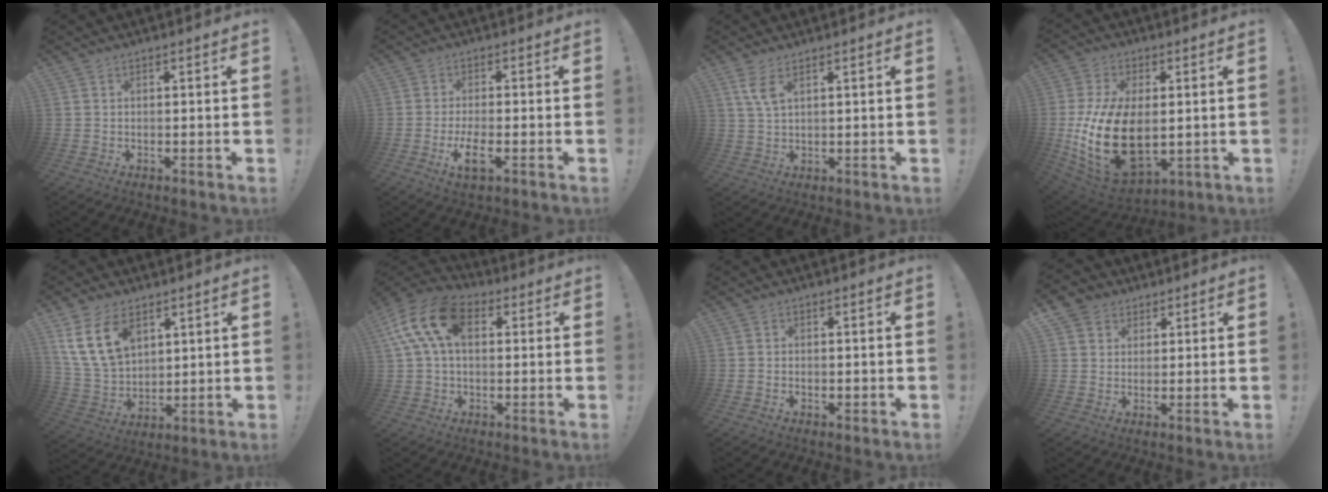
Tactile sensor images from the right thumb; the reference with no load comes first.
{"total": 6.1, "force": [-2.3, 1.9, 5.3], "torque": [-0.114, -0.004, -0.040]}
{"total": 5.0, "force": [2.6, 1.8, 4.0], "torque": [-0.074, -0.007, 0.046]}
{"total": 23.7, "force": [-2.0, 14.0, 19.0], "torque": [-0.375, -0.003, -0.018]}
{"total": 14.2, "force": [7.2, 9.0, 8.3], "torque": [-0.177, -0.027, 0.141]}
{"total": 16.3, "force": [4.4, 10.1, 12.0], "torque": [-0.238, 0.008, 0.081]}
{"total": 1.1, "force": [-0.5, 0.8, 0.6], "torque": [-0.013, 0.005, -0.006]}
{"total": 5.4, "force": [2.8, 4.5, 0.9], "torque": [-0.009, -0.015, 0.053]}